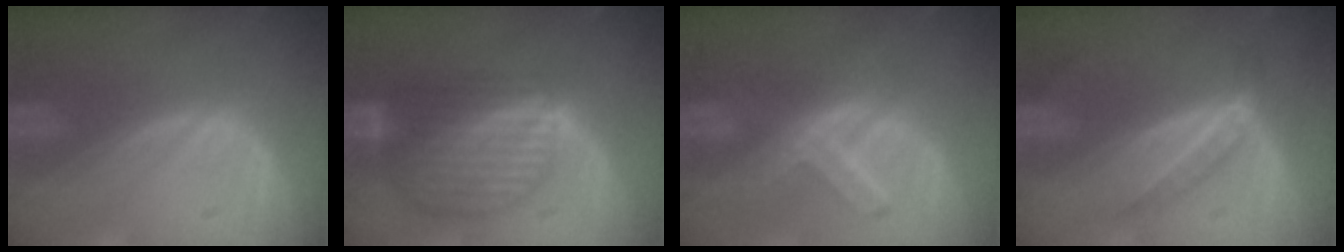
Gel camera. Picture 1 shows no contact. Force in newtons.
{"total": 8.8, "press": 7.8, "slide": 4.2}
{"total": 7.2, "press": 6.3, "slide": 3.6}
{"total": 4.4, "press": 3.9, "slide": 2.1}